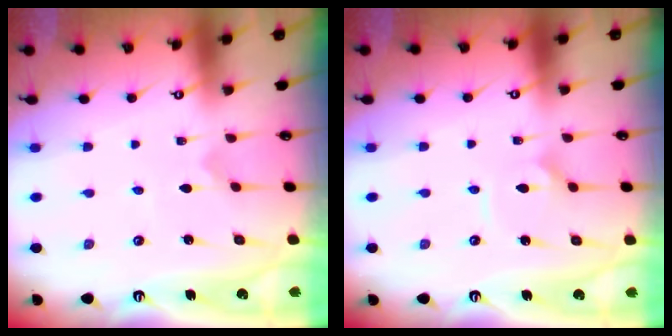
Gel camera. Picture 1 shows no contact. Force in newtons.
{"total": 3.4, "press": 3.4, "slide": 0.1}